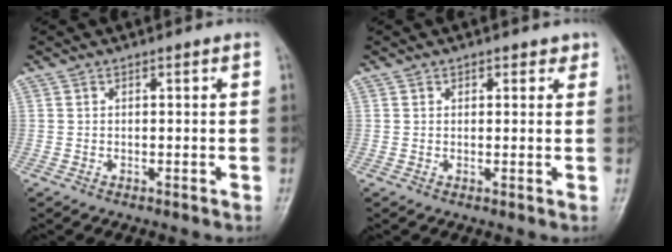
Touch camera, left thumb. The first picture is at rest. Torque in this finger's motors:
{"motor_torque": [-0.30, 0.04, -0.55, -0.08, -0.03]}